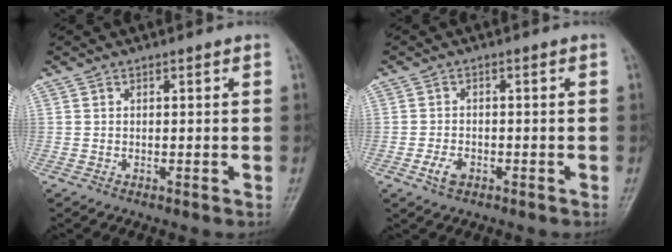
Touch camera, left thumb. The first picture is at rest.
{"total": 3.0, "force": [-1.4, 1.9, 1.9], "torque": [-0.036, 0.005, -0.024]}